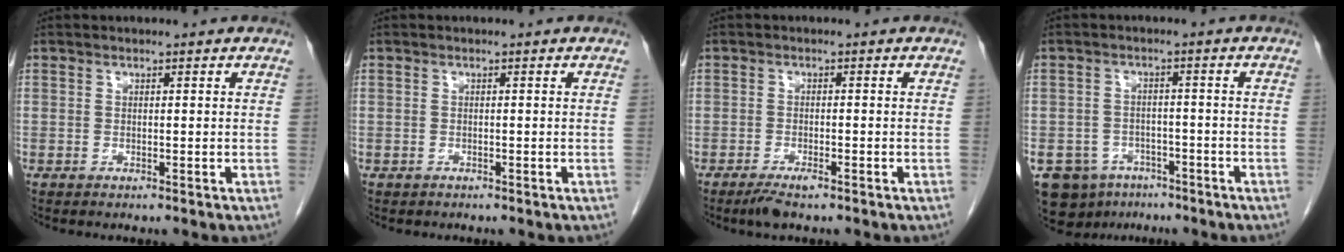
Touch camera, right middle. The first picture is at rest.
{"total": 0.7, "force": [-0.6, 0.5, 0.0], "torque": [-0.014, 0.001, -0.009]}
{"total": 2.9, "force": [-2.1, 0.6, 1.9], "torque": [-0.039, -0.004, -0.035]}
{"total": 9.0, "force": [-5.8, 6.4, 2.8], "torque": [-0.055, 0.008, -0.082]}